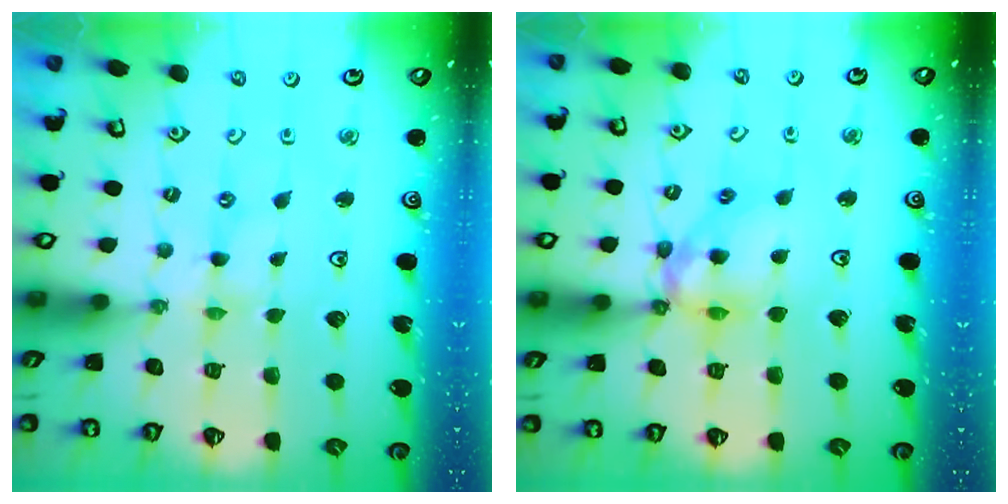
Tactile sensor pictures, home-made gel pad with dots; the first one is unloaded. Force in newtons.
{"total": 12.0, "press": 12.0, "slide": 1.0}